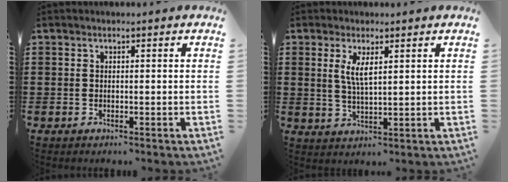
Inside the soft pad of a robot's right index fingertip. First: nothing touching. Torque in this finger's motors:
{"motor_torque": [0.28, -0.26, 0.17, 0.14]}